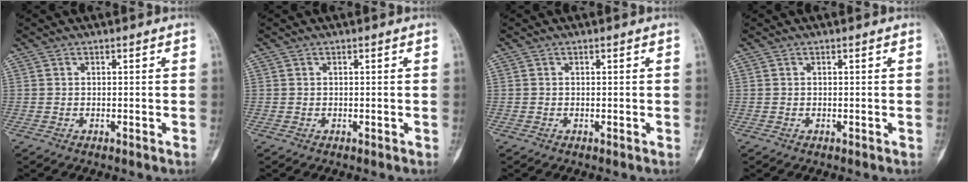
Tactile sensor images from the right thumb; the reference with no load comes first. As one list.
[{"total": 0.0}, {"total": 0.0}, {"total": 0.0}]